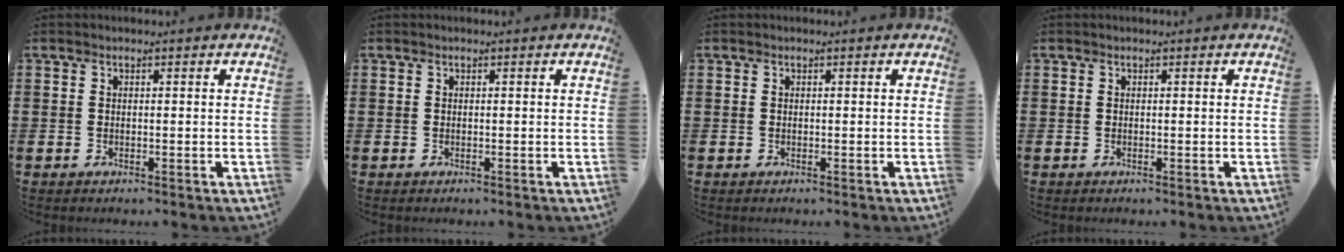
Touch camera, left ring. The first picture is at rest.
{"total": 0.0}
{"total": 0.0}
{"total": 0.0}